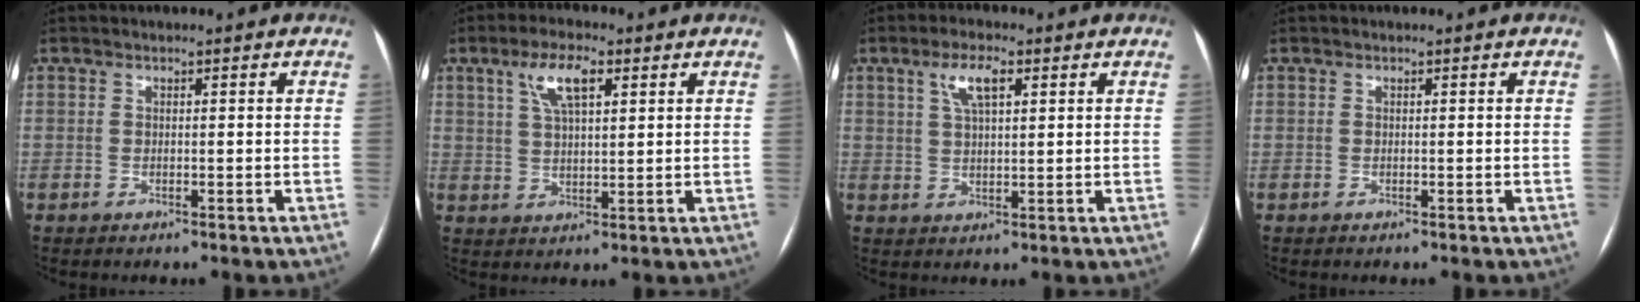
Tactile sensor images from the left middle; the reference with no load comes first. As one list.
[{"total": 6.7, "force": [3.2, 2.0, 5.5], "torque": [-0.109, 0.014, 0.061]}, {"total": 5.2, "force": [2.4, 1.5, 4.3], "torque": [-0.088, 0.011, 0.047]}, {"total": 0.0}]